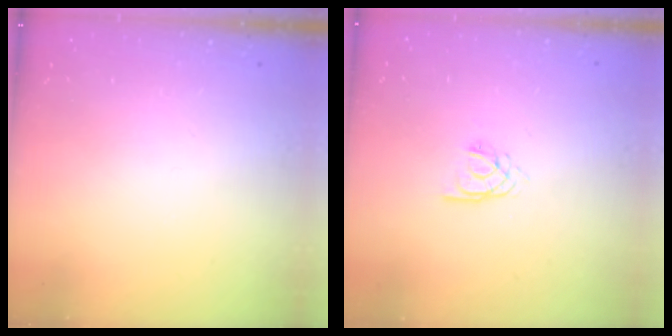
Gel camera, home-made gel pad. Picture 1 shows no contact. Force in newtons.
{"total": 2.8, "press": 2.7, "slide": 0.3}